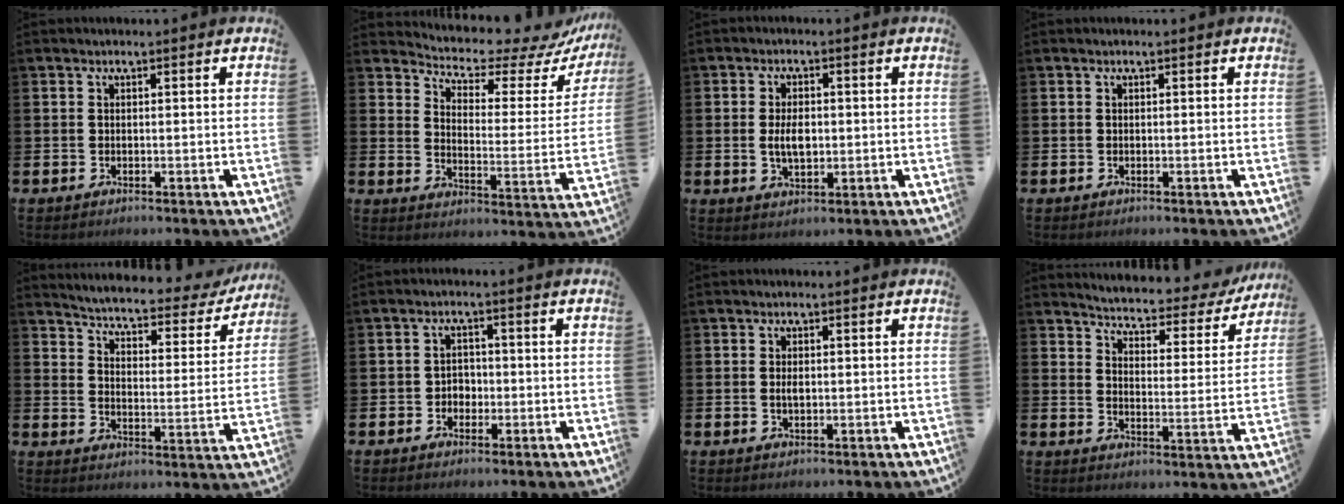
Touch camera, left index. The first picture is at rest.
{"total": 6.0, "force": [5.7, 1.6, 1.2], "torque": [-0.044, -0.056, 0.089]}
{"total": 4.0, "force": [0.1, 2.3, 3.3], "torque": [-0.048, 0.002, -0.003]}
{"total": 0.0}
{"total": 4.1, "force": [3.8, 0.9, 1.3], "torque": [-0.041, -0.035, 0.053]}
{"total": 2.3, "force": [-0.8, 2.0, 0.8], "torque": [-0.012, 0.004, -0.021]}
{"total": 1.1, "force": [0.1, 0.6, 1.0], "torque": [-0.020, 0.005, 0.000]}
{"total": 3.8, "force": [3.7, 0.8, 0.8], "torque": [-0.040, -0.033, 0.055]}